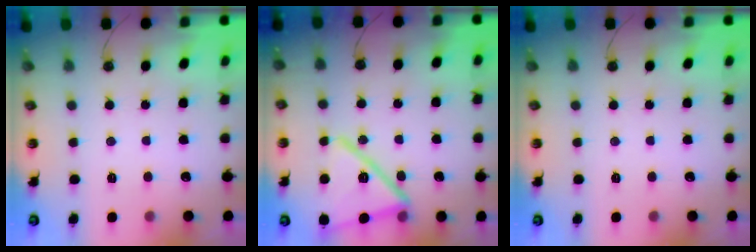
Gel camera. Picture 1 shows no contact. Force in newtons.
{"total": 17.6, "press": 17.6, "slide": 1.1}
{"total": 0.0}